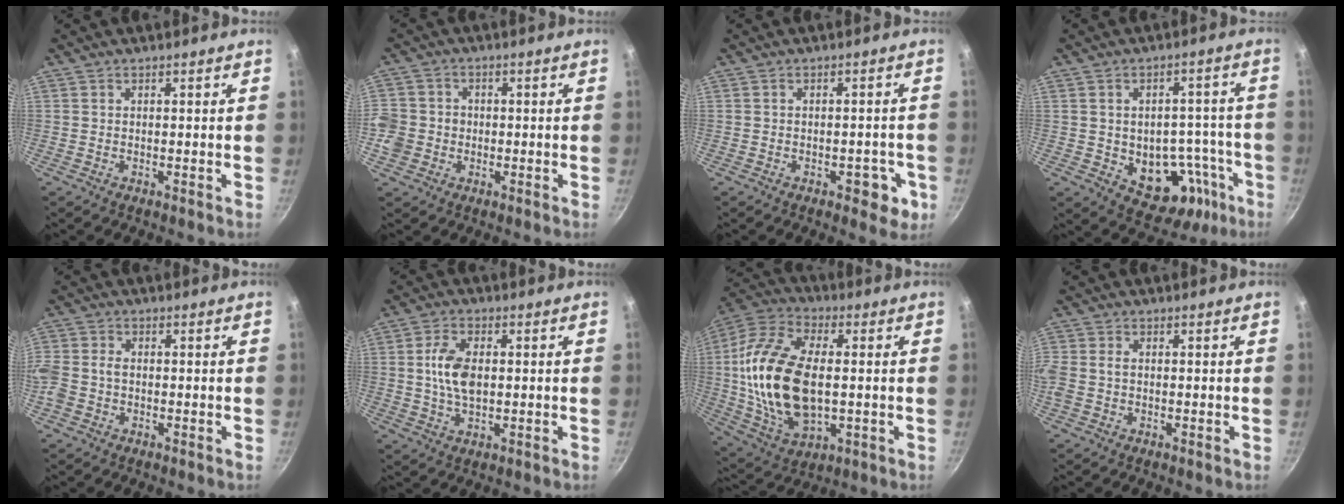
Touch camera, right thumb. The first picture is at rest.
{"total": 7.0, "force": [-1.3, 6.4, 2.5], "torque": [-0.037, 0.017, -0.025]}
{"total": 5.0, "force": [-2.2, 2.6, 3.7], "torque": [-0.023, 0.014, -0.025]}
{"total": 13.9, "force": [-5.2, 9.1, 9.1], "torque": [-0.082, 0.043, -0.056]}
{"total": 6.1, "force": [-0.8, 4.5, 4.0], "torque": [-0.099, 0.016, -0.019]}
{"total": 7.8, "force": [0.6, 4.5, 6.4], "torque": [-0.123, 0.001, 0.011]}
{"total": 23.9, "force": [0.2, 13.1, 20.0], "torque": [-0.408, 0.002, 0.011]}
{"total": 3.9, "force": [-0.2, 2.8, 2.7], "torque": [-0.075, 0.008, -0.004]}